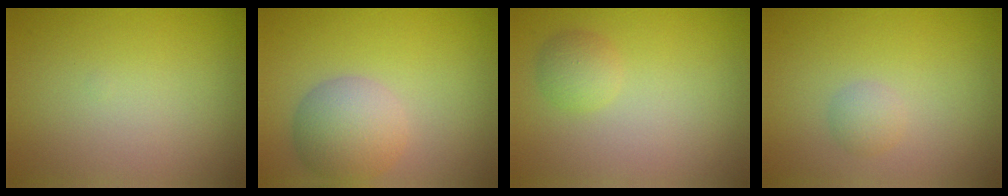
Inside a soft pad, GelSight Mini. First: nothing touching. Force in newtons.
{"total": 4.8, "press": 4.8, "slide": 0.3}
{"total": 1.7, "press": 1.7, "slide": 0.1}
{"total": 1.3, "press": 1.3, "slide": 0.0}